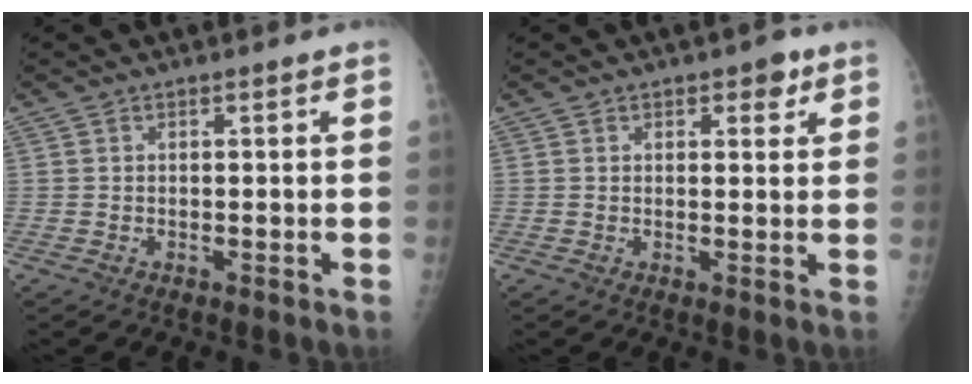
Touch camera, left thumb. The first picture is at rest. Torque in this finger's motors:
{"motor_torque": [-0.01, 0.17, -0.13, -0.06, 0.04]}